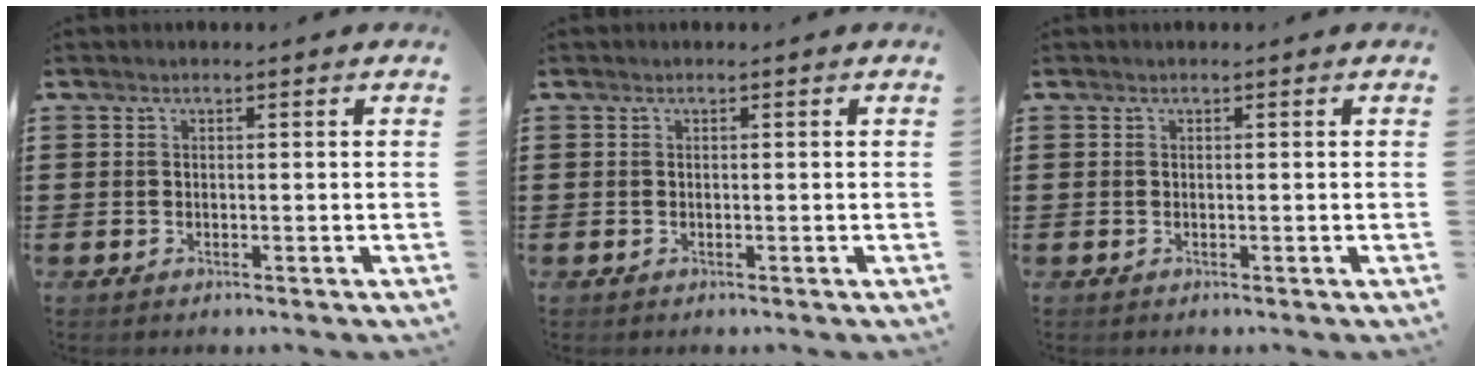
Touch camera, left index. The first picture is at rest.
{"total": 0.0}
{"total": 0.0}